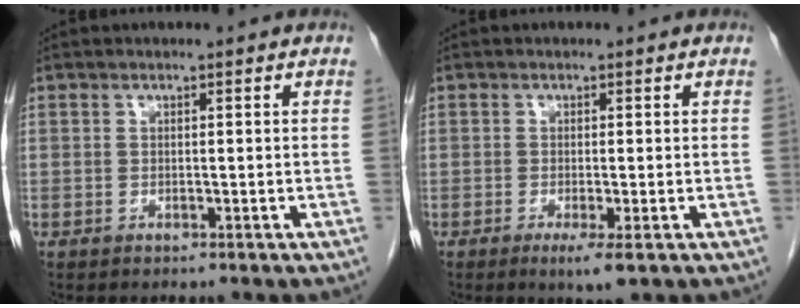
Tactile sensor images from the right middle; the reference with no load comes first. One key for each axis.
{"total": 3.0, "fx": -1.4, "fy": 0.2, "fz": 2.7, "tx": -0.038, "ty": -0.009, "tz": -0.021}